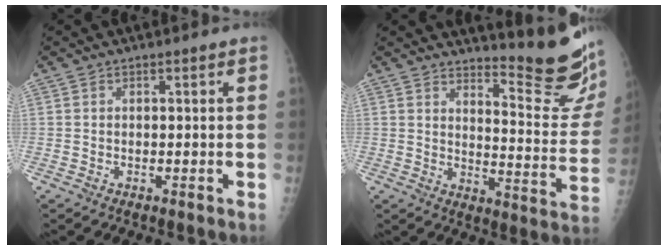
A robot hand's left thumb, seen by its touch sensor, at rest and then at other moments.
{"total": 15.3, "force": [13.9, 1.0, 6.3], "torque": [-0.067, -0.173, 0.178]}